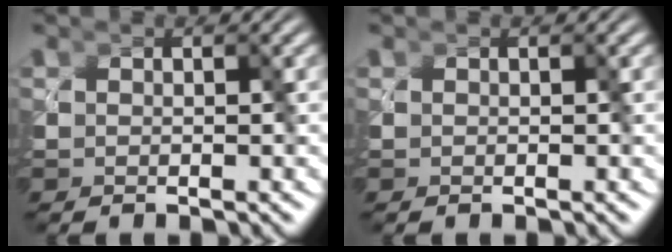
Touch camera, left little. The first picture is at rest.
{"total": 0.0}